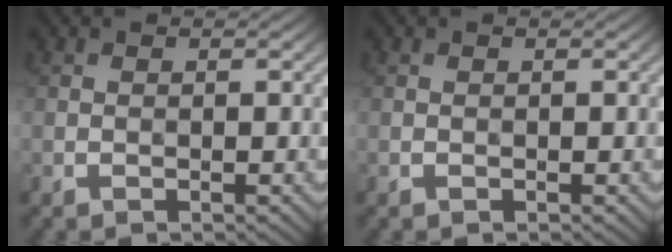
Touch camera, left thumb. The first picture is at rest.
{"total": 0.0}